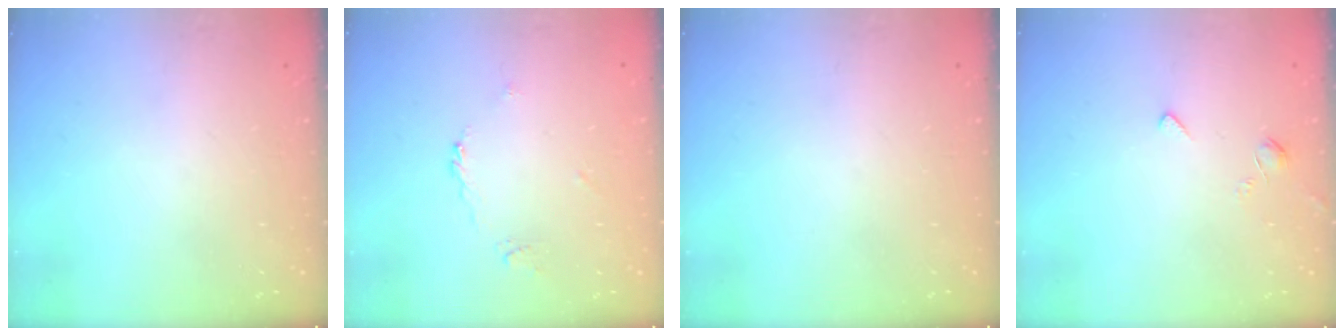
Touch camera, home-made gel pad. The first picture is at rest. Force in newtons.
{"total": 3.7, "press": 3.7, "slide": 0.8}
{"total": 0.0}
{"total": 2.0, "press": 2.0, "slide": 0.5}